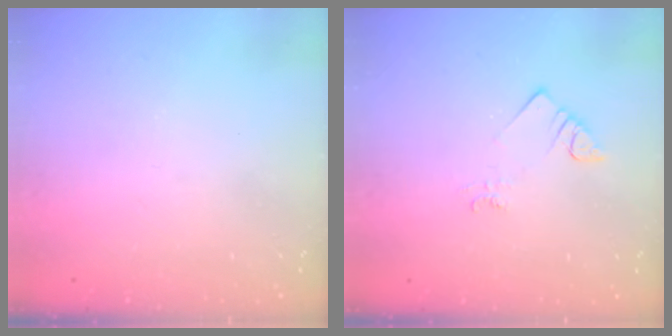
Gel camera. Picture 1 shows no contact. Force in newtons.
{"total": 2.1, "press": 2.0, "slide": 0.5}